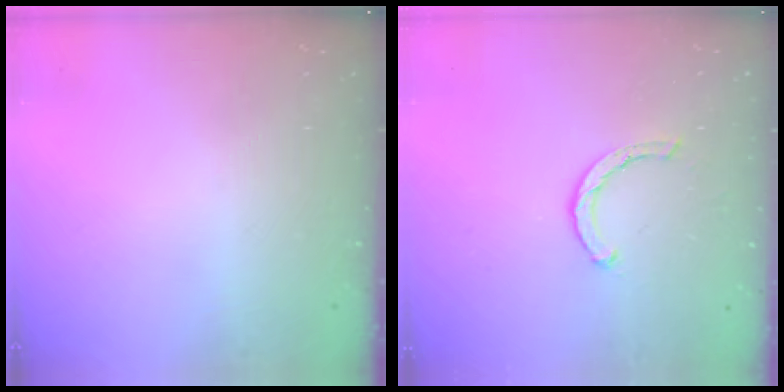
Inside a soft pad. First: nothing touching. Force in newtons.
{"total": 2.1, "press": 2.1, "slide": 0.1}